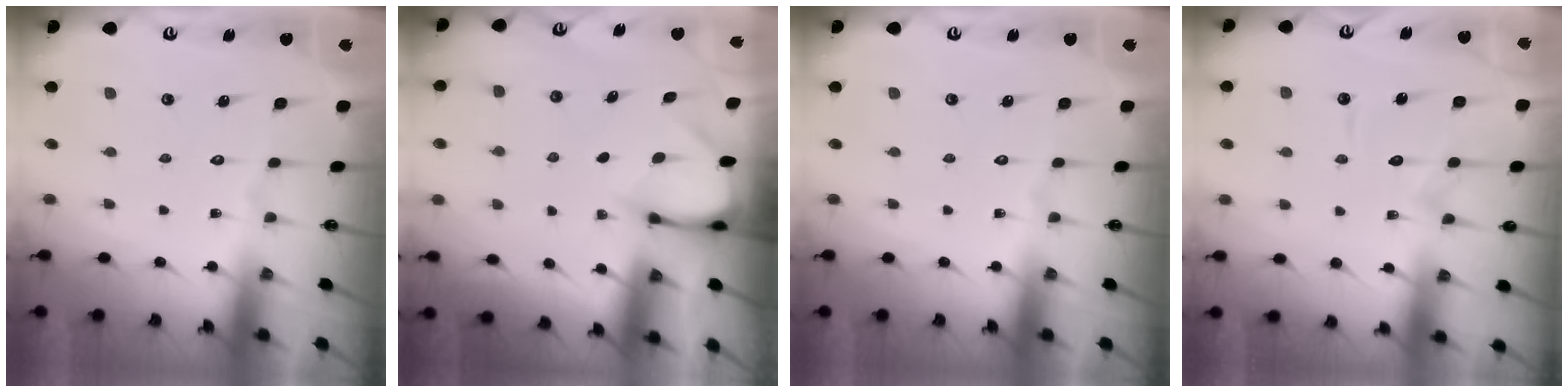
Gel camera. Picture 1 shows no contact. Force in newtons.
{"total": 3.1, "press": 3.1, "slide": 0.2}
{"total": 0.0}
{"total": 9.9, "press": 9.9, "slide": 1.0}